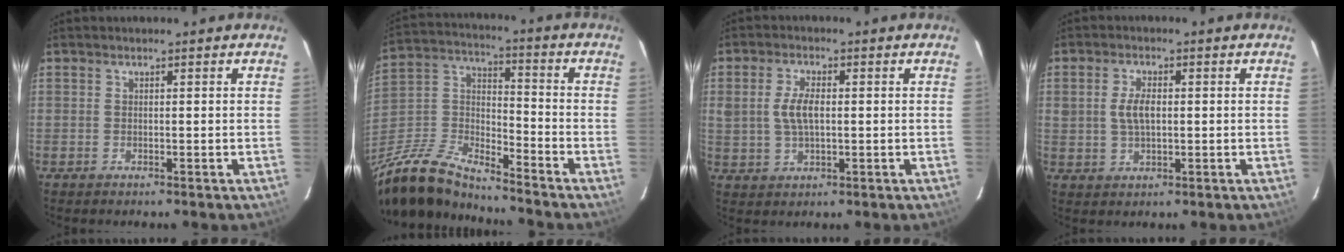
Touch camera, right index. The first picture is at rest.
{"total": 18.0, "force": [-15.0, 4.9, 8.6], "torque": [-0.205, -0.003, -0.293]}
{"total": 5.4, "force": [0.5, 2.7, 4.6], "torque": [-0.089, 0.004, 0.014]}
{"total": 4.4, "force": [0.5, 2.4, 3.7], "torque": [-0.070, 0.005, 0.014]}